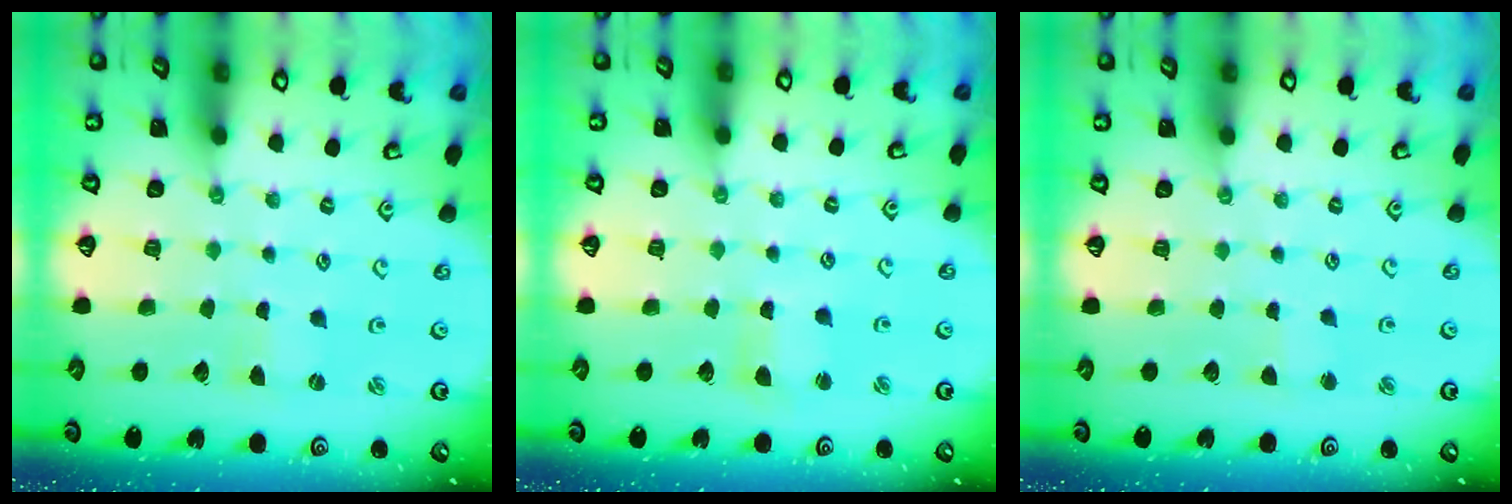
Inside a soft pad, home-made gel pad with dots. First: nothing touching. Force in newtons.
{"total": 2.7, "press": 2.7, "slide": 0.3}
{"total": 1.8, "press": 1.8, "slide": 0.2}